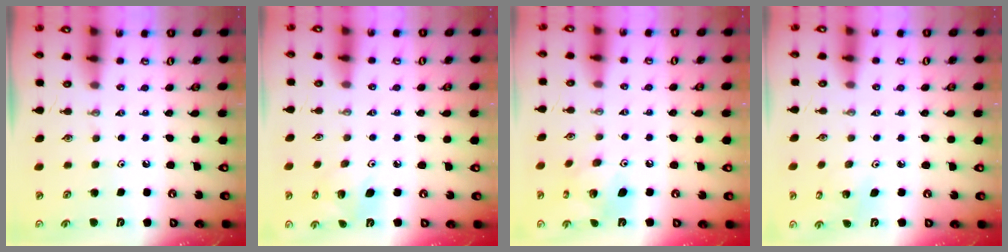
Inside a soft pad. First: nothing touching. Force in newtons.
{"total": 6.4, "press": 6.4, "slide": 0.3}
{"total": 10.6, "press": 10.6, "slide": 0.8}
{"total": 2.0, "press": 2.0, "slide": 0.1}